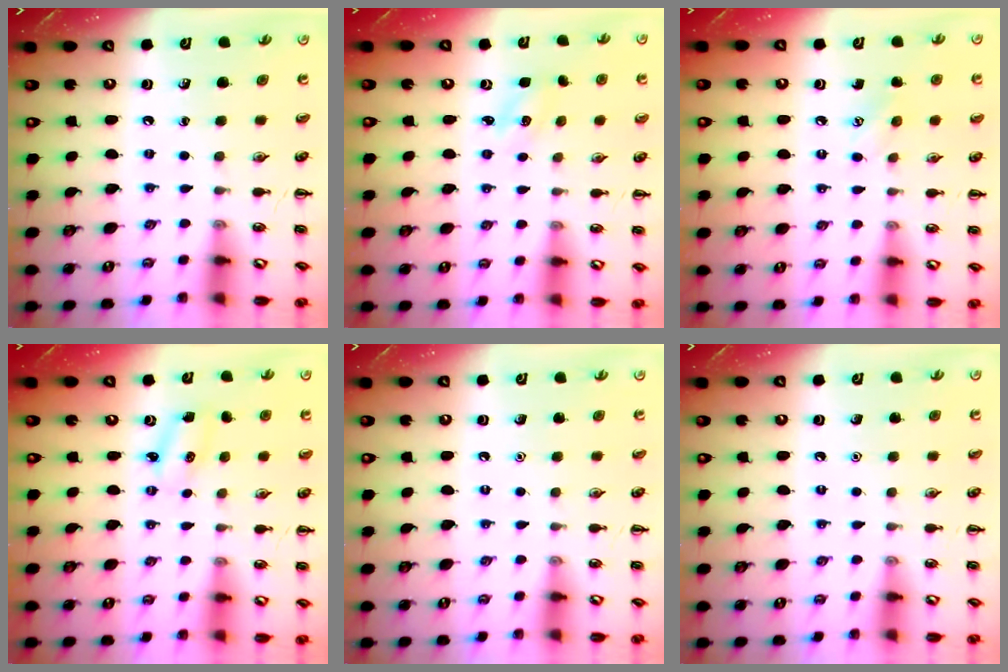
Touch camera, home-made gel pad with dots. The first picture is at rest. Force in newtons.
{"total": 1.8, "press": 1.7, "slide": 0.5}
{"total": 5.8, "press": 5.6, "slide": 1.5}
{"total": 2.8, "press": 2.8, "slide": 0.6}
{"total": 1.6, "press": 1.6, "slide": 0.1}
{"total": 1.5, "press": 1.5, "slide": 0.1}